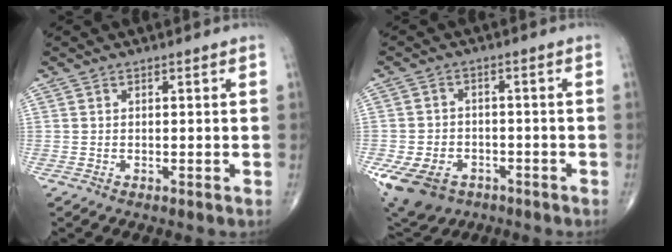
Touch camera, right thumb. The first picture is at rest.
{"total": 12.7, "force": [-5.7, 9.3, 6.6], "torque": [-0.140, 0.016, -0.085]}